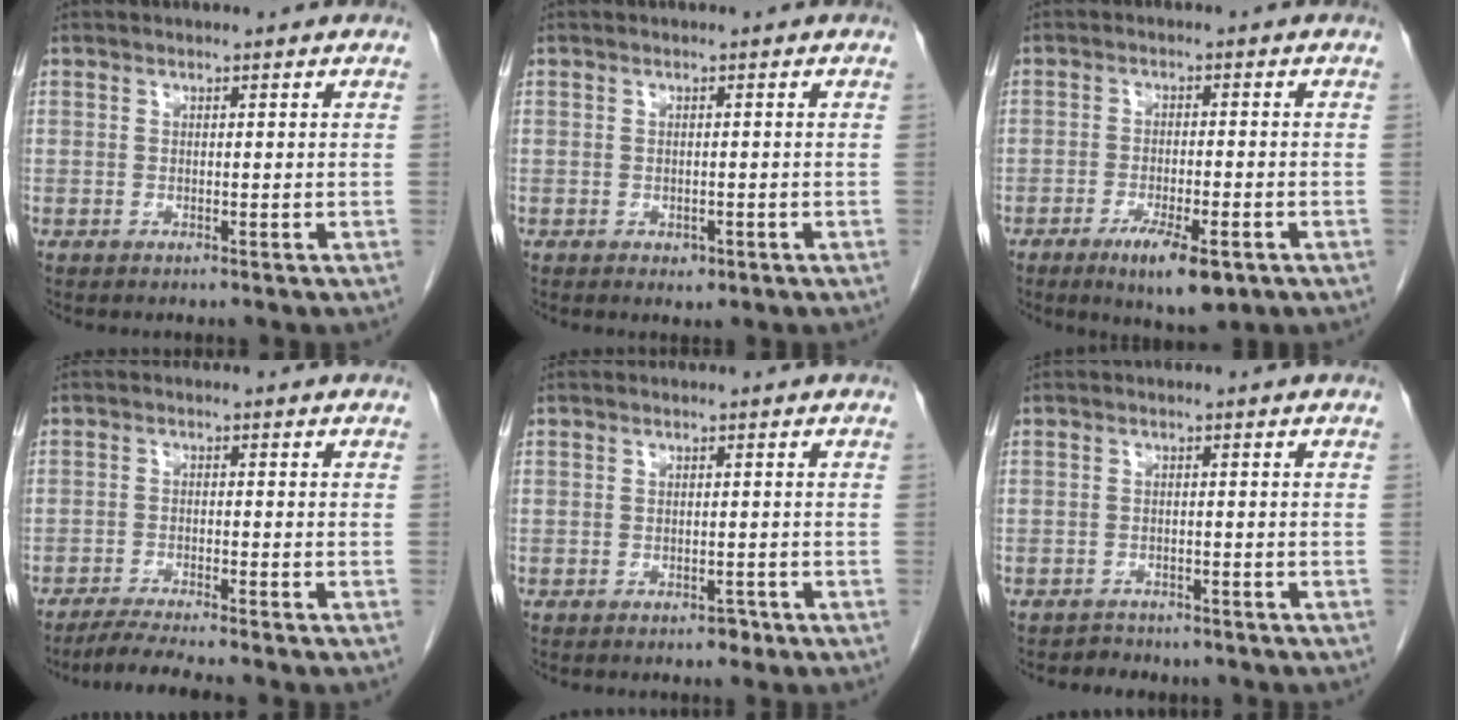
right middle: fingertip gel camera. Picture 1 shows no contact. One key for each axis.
{"total": 1.1, "fx": -0.5, "fy": 0.7, "fz": 0.7, "tx": -0.014, "ty": -0.002, "tz": -0.001}
{"total": 7.4, "fx": -4.1, "fy": 1.7, "fz": 5.9, "tx": -0.101, "ty": -0.015, "tz": -0.058}
{"total": 5.1, "fx": -4.5, "fy": -0.9, "fz": 2.3, "tx": -0.046, "ty": -0.021, "tz": -0.078}
{"total": 0.6, "fx": -0.5, "fy": 0.3, "fz": 0.3, "tx": -0.011, "ty": -0.002, "tz": -0.004}
{"total": 3.0, "fx": -2.6, "fy": 1.5, "fz": 0.0, "tx": -0.014, "ty": 0.002, "tz": -0.035}